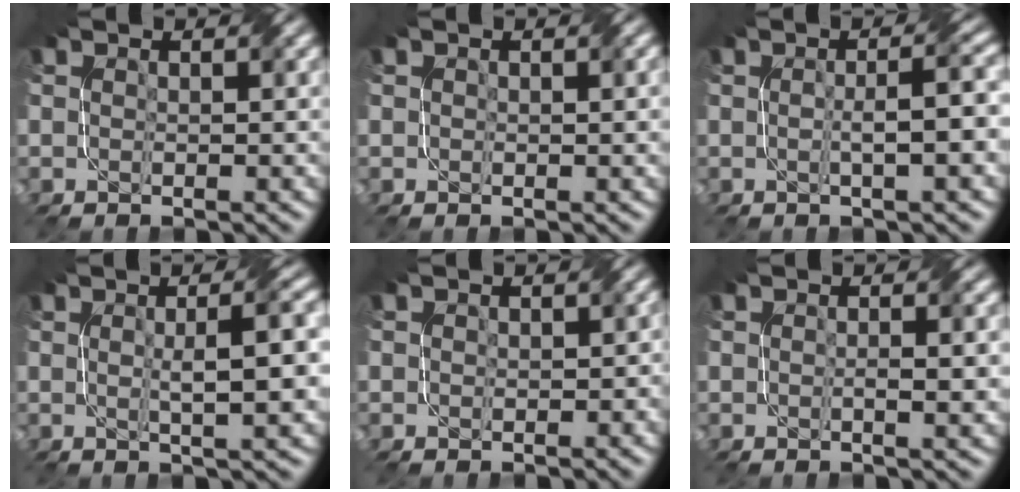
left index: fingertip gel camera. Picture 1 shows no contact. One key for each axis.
{"total": 1.1, "fx": 0.5, "fy": 0.7, "fz": 0.7, "tx": -0.009, "ty": 0.000, "tz": 0.009}
{"total": 3.6, "fx": -0.2, "fy": 0.7, "fz": 3.5, "tx": -0.054, "ty": 0.008, "tz": -0.001}
{"total": 5.2, "fx": 0.3, "fy": 1.1, "fz": 5.1, "tx": -0.069, "ty": 0.011, "tz": 0.006}
{"total": 1.1, "fx": 0.0, "fy": 1.0, "fz": 0.5, "tx": -0.003, "ty": -0.003, "tz": 0.001}
{"total": 1.8, "fx": -0.1, "fy": 0.3, "fz": 1.8, "tx": -0.029, "ty": 0.000, "tz": -0.001}